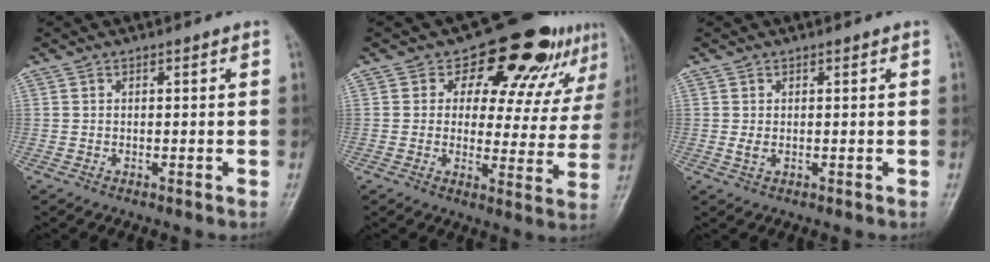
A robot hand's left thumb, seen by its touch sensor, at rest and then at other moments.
{"total": 16.1, "force": [10.8, 8.7, 8.1], "torque": [-0.047, -0.057, 0.125]}
{"total": 1.6, "force": [0.5, 1.0, 1.2], "torque": [-0.019, -0.004, 0.012]}